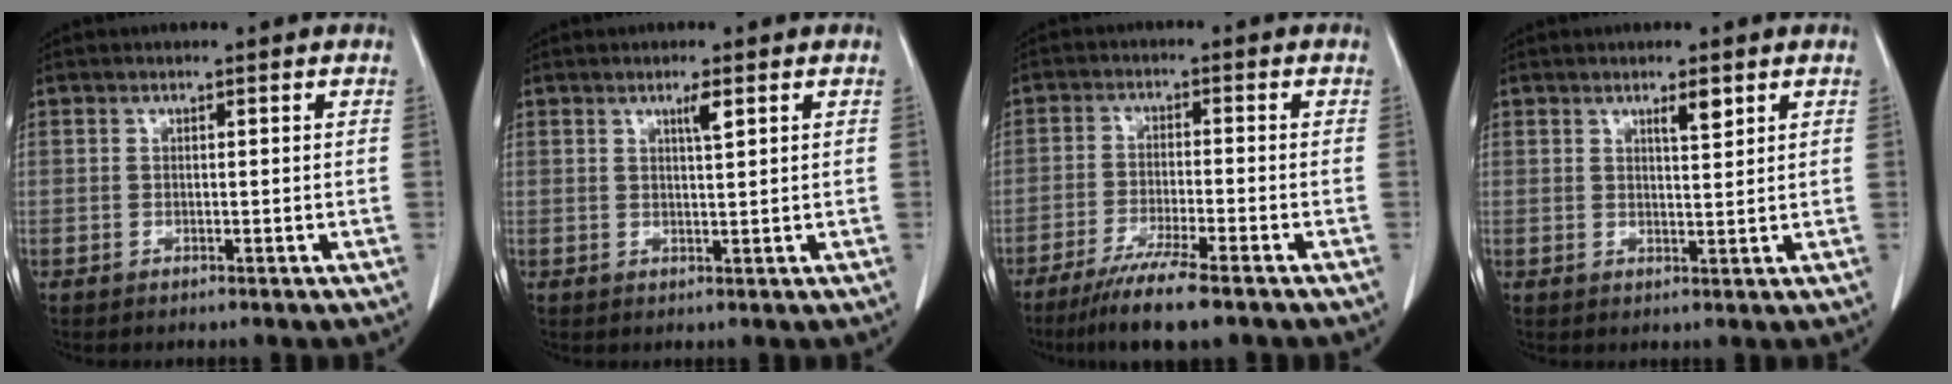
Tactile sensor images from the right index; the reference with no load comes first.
{"total": 2.0, "force": [1.1, 0.0, 1.7], "torque": [-0.031, -0.003, 0.018]}
{"total": 8.7, "force": [-6.5, 0.2, 5.9], "torque": [-0.098, -0.022, -0.107]}
{"total": 2.4, "force": [1.6, 0.3, 1.8], "torque": [-0.033, -0.004, 0.026]}